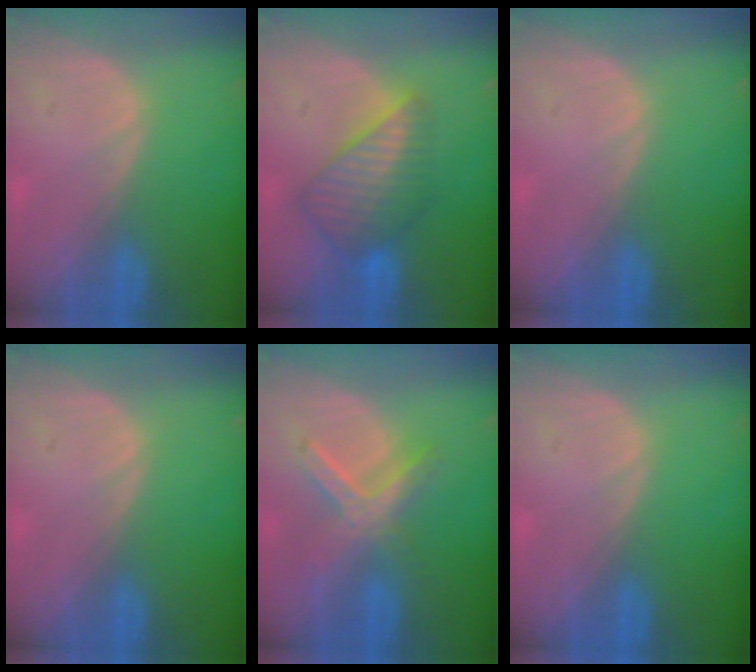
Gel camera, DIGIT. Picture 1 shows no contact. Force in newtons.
{"total": 7.8, "press": 7.1, "slide": 3.4}
{"total": 0.0}
{"total": 0.0}
{"total": 6.9, "press": 6.2, "slide": 3.1}
{"total": 0.0}